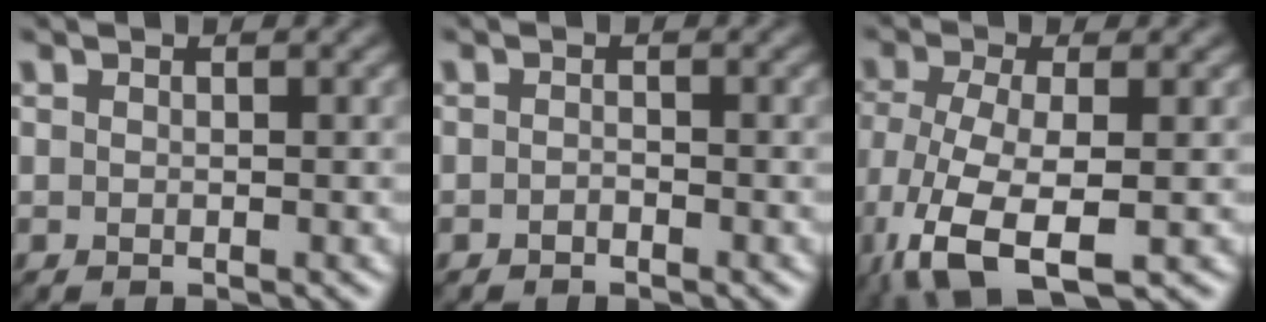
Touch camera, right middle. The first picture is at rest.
{"total": 0.6, "force": [-0.5, 0.2, 0.3], "torque": [-0.006, 0.000, -0.009]}
{"total": 8.4, "force": [-3.7, 3.2, 6.7], "torque": [-0.155, -0.019, -0.072]}